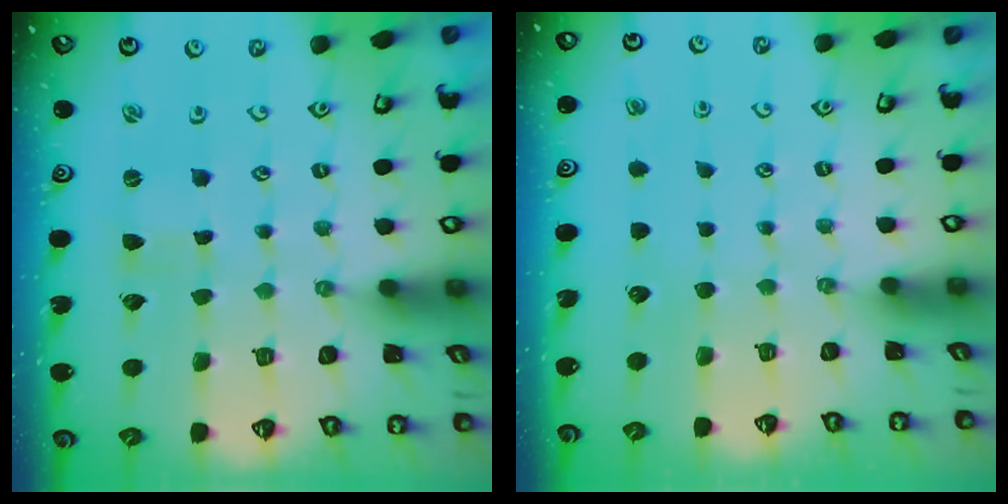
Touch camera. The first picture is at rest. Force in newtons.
{"total": 0.0}